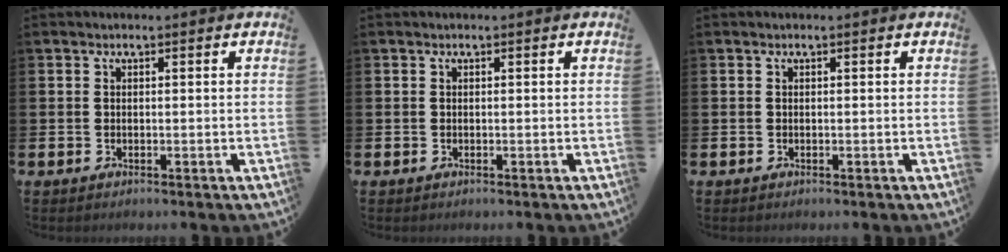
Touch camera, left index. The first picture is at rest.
{"total": 0.0}
{"total": 0.0}